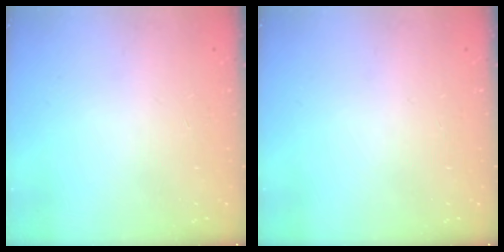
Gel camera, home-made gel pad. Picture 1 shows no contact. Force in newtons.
{"total": 0.0}